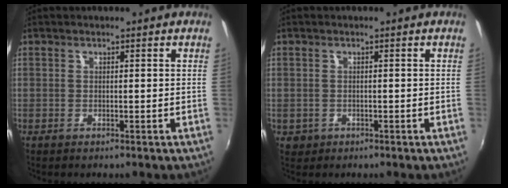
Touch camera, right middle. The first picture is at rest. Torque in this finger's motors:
{"motor_torque": [-0.57, -0.27, -0.01, -0.01]}